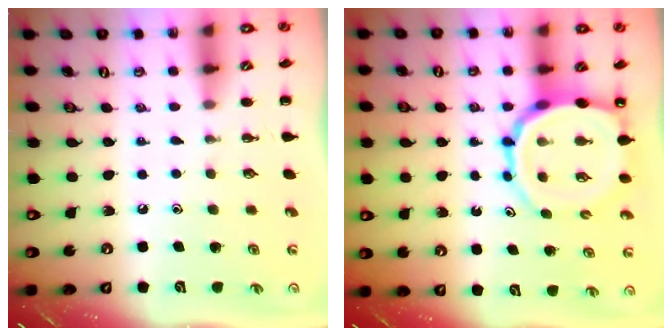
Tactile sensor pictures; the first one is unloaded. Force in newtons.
{"total": 12.2, "press": 11.7, "slide": 3.2}